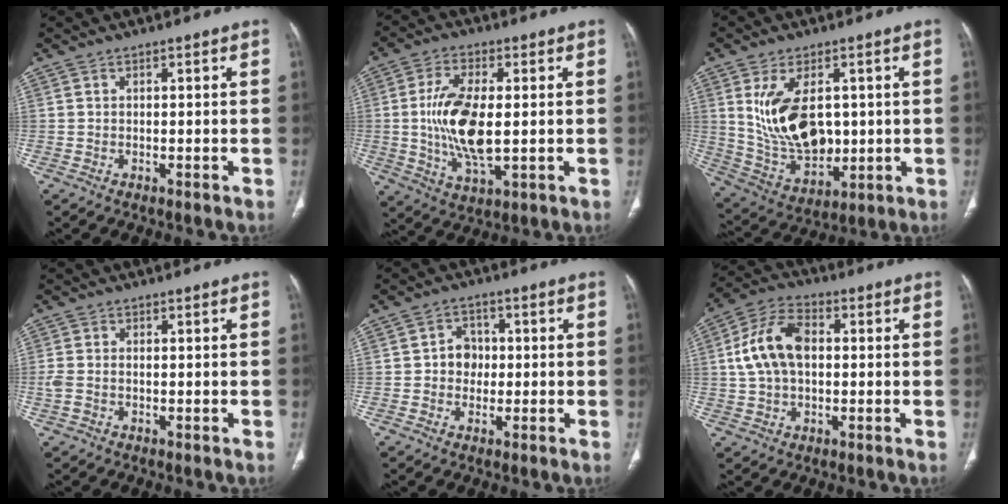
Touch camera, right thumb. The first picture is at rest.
{"total": 13.1, "force": [-0.1, 5.8, 11.7], "torque": [-0.234, -0.010, 0.002]}
{"total": 14.9, "force": [2.2, 9.0, 11.7], "torque": [-0.189, -0.012, 0.063]}
{"total": 2.8, "force": [-0.5, 1.9, 2.1], "torque": [-0.064, 0.006, -0.011]}
{"total": 4.7, "force": [-0.1, 4.2, 2.3], "torque": [-0.007, 0.009, -0.007]}
{"total": 11.8, "force": [1.2, 7.5, 9.0], "torque": [-0.172, 0.024, 0.019]}